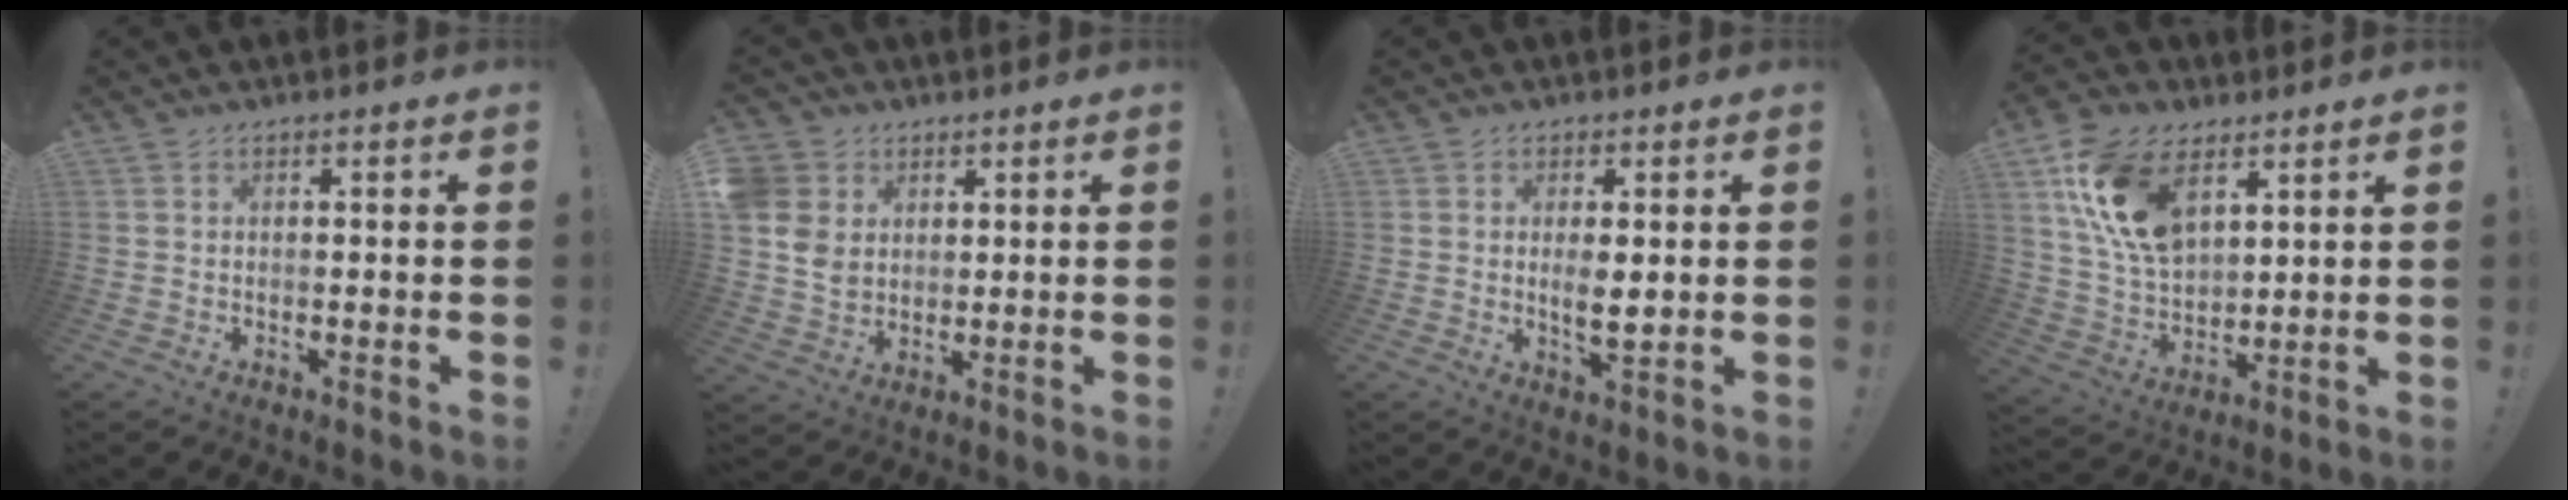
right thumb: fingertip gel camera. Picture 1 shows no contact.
{"total": 8.8, "force": [2.9, 7.7, 3.1], "torque": [-0.066, -0.016, 0.060]}
{"total": 4.4, "force": [0.4, 1.7, 4.1], "torque": [-0.059, -0.012, 0.002]}
{"total": 18.4, "force": [8.6, 11.1, 12.0], "torque": [-0.233, -0.031, 0.161]}